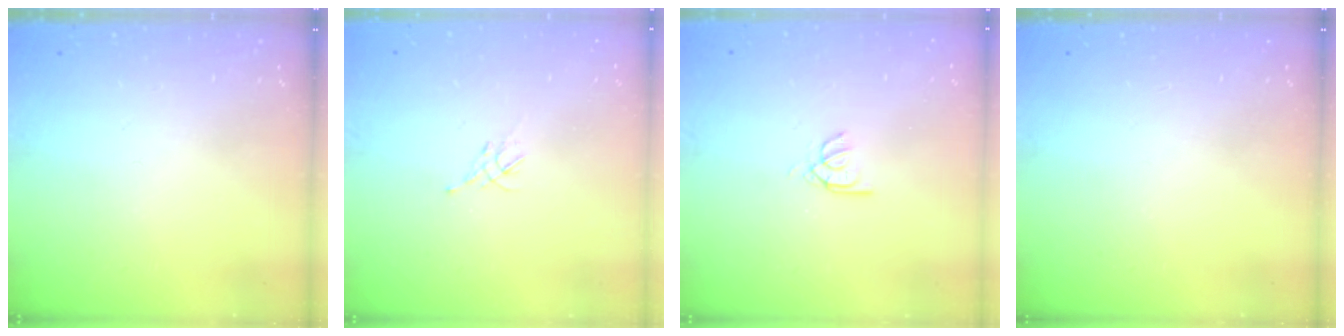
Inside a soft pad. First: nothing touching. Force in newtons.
{"total": 3.1, "press": 3.0, "slide": 0.8}
{"total": 2.6, "press": 2.6, "slide": 0.2}
{"total": 0.0}